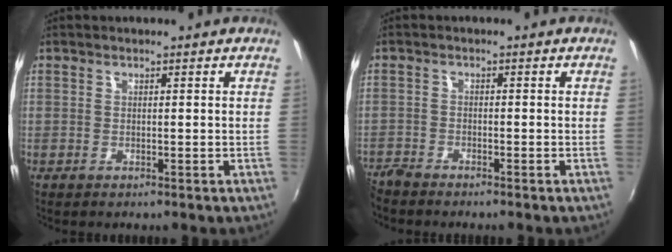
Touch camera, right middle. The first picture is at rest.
{"total": 4.5, "force": [-4.3, 0.7, 1.1], "torque": [-0.038, -0.021, -0.088]}